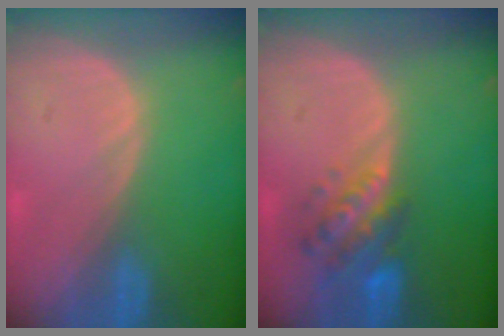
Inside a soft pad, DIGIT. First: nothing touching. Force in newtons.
{"total": 6.1, "press": 5.9, "slide": 1.5}